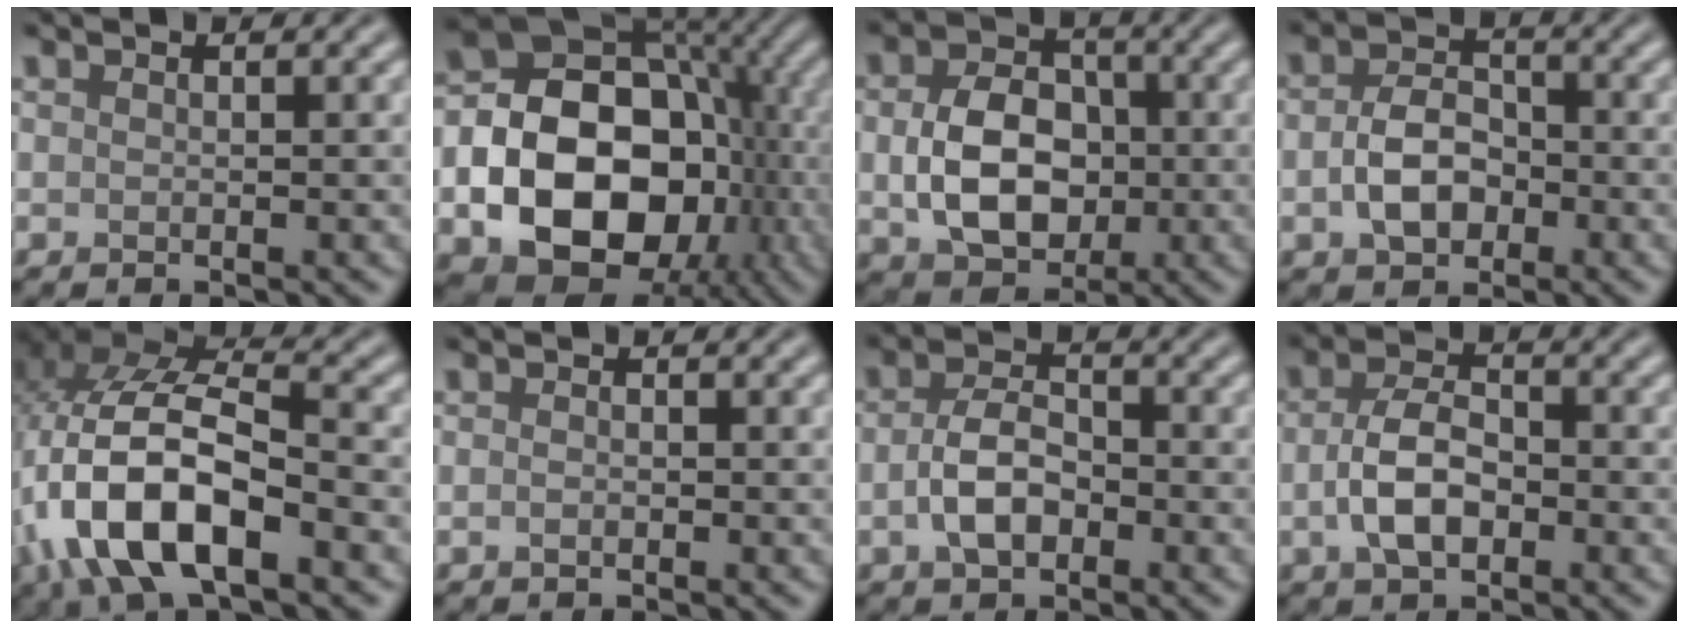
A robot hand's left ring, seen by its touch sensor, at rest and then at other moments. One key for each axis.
{"total": 17.3, "fx": -3.9, "fy": 13.2, "fz": 10.5, "tx": -0.146, "ty": -0.023, "tz": -0.076}
{"total": 7.4, "fx": -0.4, "fy": 5.4, "fz": 5.0, "tx": -0.097, "ty": -0.006, "tz": -0.005}
{"total": 4.2, "fx": -0.9, "fy": 2.9, "fz": 2.9, "tx": -0.055, "ty": 0.001, "tz": -0.021}
{"total": 12.3, "fx": -4.3, "fy": 5.7, "fz": 10.0, "tx": -0.214, "ty": 0.000, "tz": -0.082}
{"total": 0.8, "fx": -0.2, "fy": 0.5, "fz": 0.6, "tx": -0.012, "ty": -0.002, "tz": -0.005}
{"total": 4.1, "fx": -1.0, "fy": 2.5, "fz": 3.1, "tx": -0.063, "ty": 0.002, "tz": -0.024}
{"total": 4.7, "fx": -1.0, "fy": 2.7, "fz": 3.7, "tx": -0.077, "ty": 0.000, "tz": -0.022}